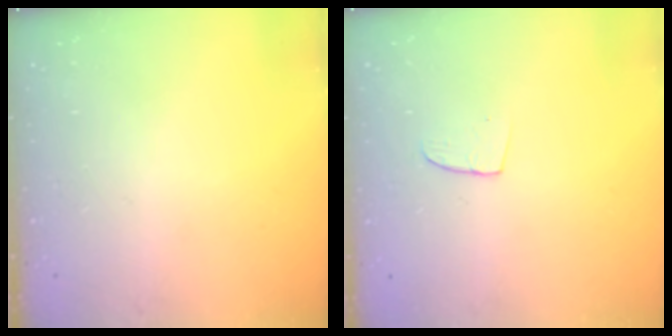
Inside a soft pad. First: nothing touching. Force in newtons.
{"total": 5.2, "press": 5.2, "slide": 0.4}